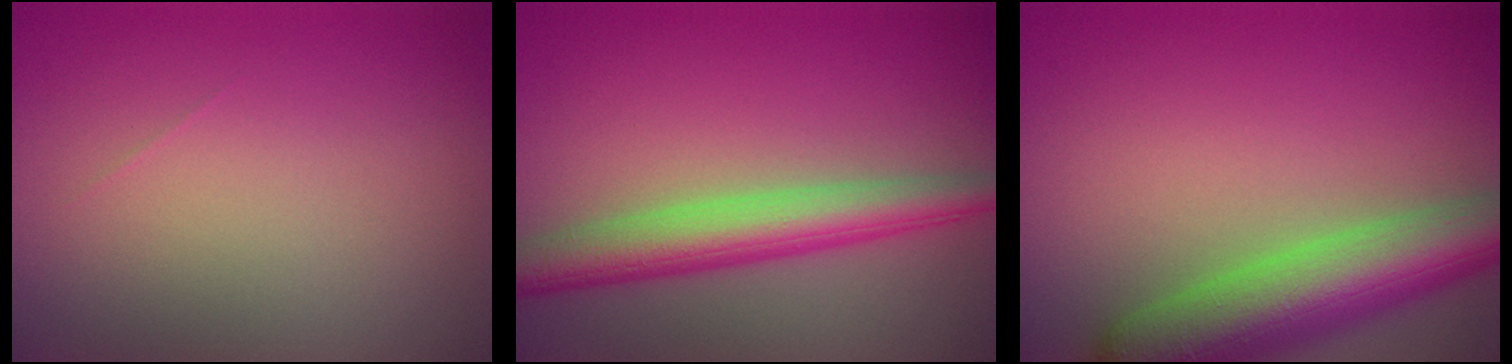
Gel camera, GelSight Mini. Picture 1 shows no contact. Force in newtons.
{"total": 5.6, "press": 5.6, "slide": 0.1}
{"total": 8.7, "press": 8.7, "slide": 0.5}